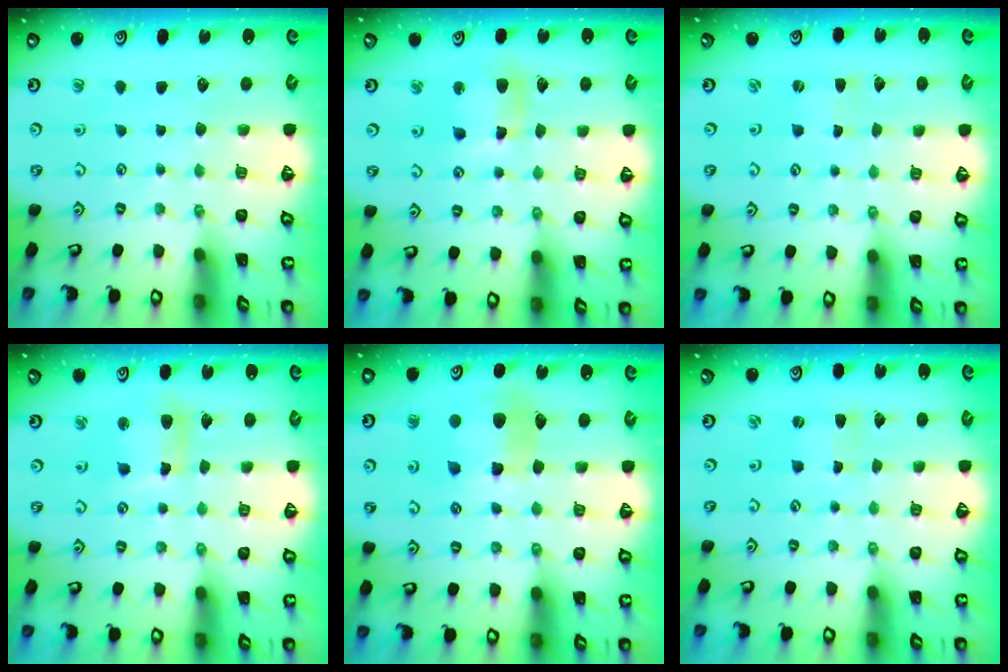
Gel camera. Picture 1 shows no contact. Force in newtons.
{"total": 9.2, "press": 9.1, "slide": 1.0}
{"total": 0.9, "press": 0.9, "slide": 0.2}
{"total": 8.4, "press": 8.3, "slide": 1.3}
{"total": 9.9, "press": 9.8, "slide": 1.3}
{"total": 1.5, "press": 1.4, "slide": 0.2}